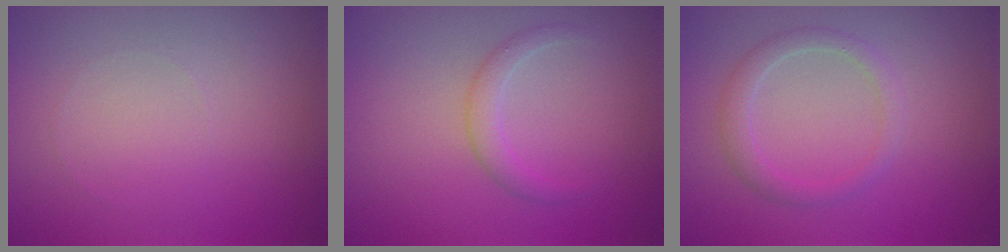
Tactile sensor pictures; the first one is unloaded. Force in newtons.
{"total": 1.6, "press": 1.6, "slide": 0.0}
{"total": 1.8, "press": 1.8, "slide": 0.1}